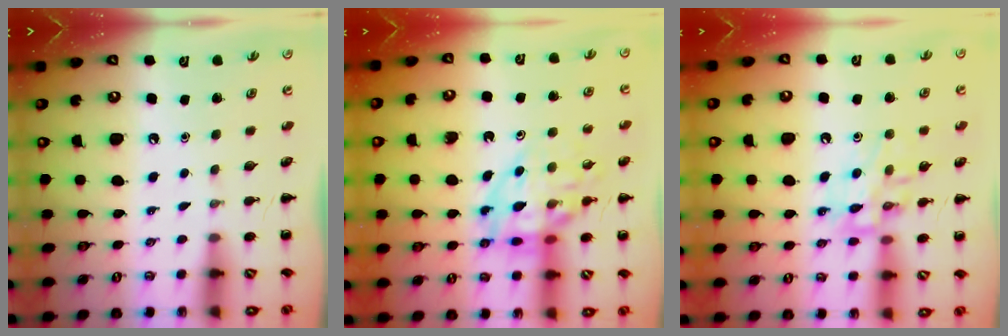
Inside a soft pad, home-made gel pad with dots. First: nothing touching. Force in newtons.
{"total": 14.8, "press": 14.5, "slide": 2.9}
{"total": 11.8, "press": 11.8, "slide": 1.2}